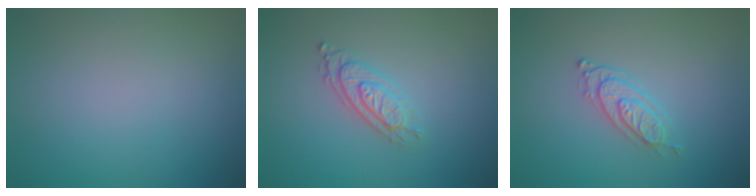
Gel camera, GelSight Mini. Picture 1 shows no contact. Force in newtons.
{"total": 2.6, "press": 2.3, "slide": 1.3}
{"total": 2.5, "press": 2.1, "slide": 1.4}